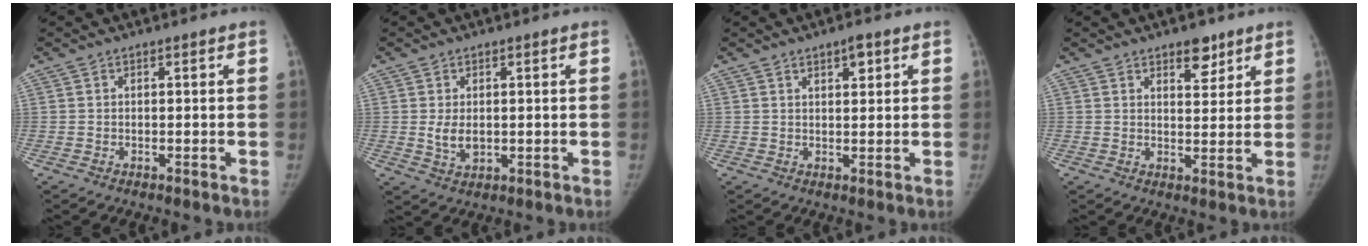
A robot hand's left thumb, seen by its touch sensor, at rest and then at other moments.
{"total": 4.0, "force": [0.2, 2.6, 3.0], "torque": [-0.049, -0.010, 0.012]}
{"total": 3.2, "force": [1.8, 1.3, 2.3], "torque": [-0.024, -0.009, 0.028]}
{"total": 5.2, "force": [3.5, 2.6, 2.9], "torque": [-0.016, -0.022, 0.053]}